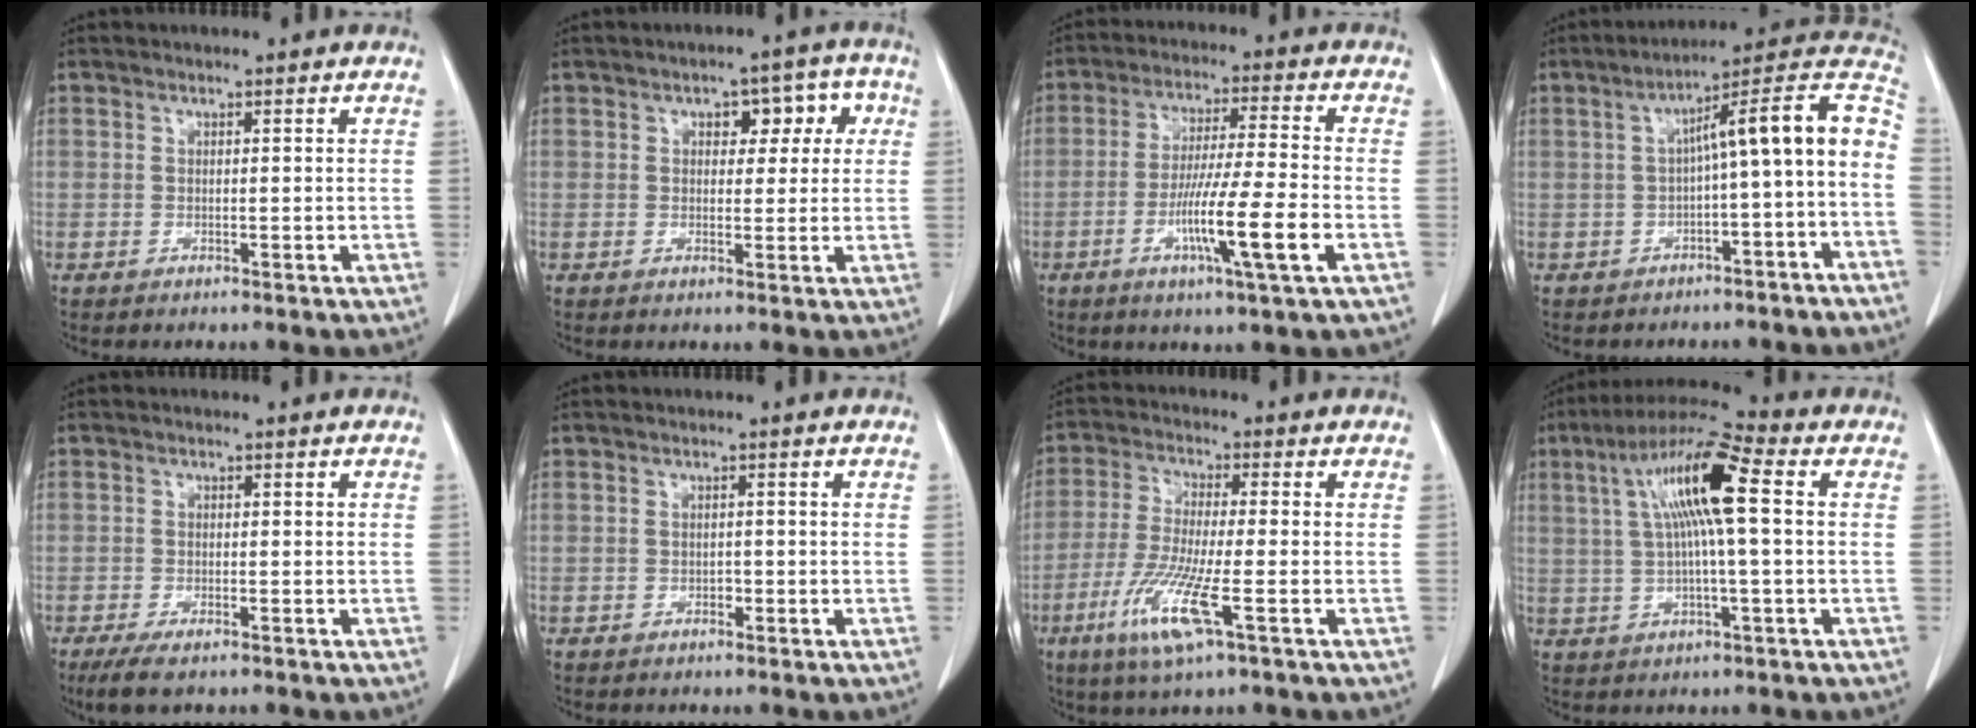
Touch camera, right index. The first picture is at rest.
{"total": 5.9, "force": [2.0, 3.4, 4.4], "torque": [-0.043, 0.027, 0.025]}
{"total": 11.7, "force": [-3.9, -0.5, 11.0], "torque": [-0.200, -0.016, -0.071]}
{"total": 13.2, "force": [-1.5, 1.3, 13.0], "torque": [-0.177, 0.050, -0.024]}
{"total": 4.2, "force": [-2.9, 1.1, 2.8], "torque": [-0.051, -0.009, -0.047]}
{"total": 0.6, "force": [-0.3, 0.4, 0.4], "torque": [-0.007, 0.002, -0.005]}
{"total": 10.1, "force": [-4.2, 0.3, 9.2], "torque": [-0.192, -0.025, -0.084]}
{"total": 11.9, "force": [2.3, 1.0, 11.6], "torque": [-0.222, 0.028, 0.036]}